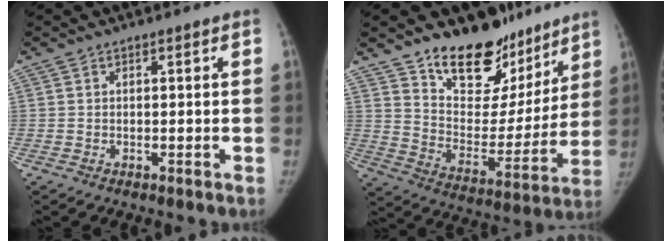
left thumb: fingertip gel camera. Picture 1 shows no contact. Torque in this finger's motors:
{"motor_torque": [0.92, 0.91, 1.07, -1.70, 0.06]}